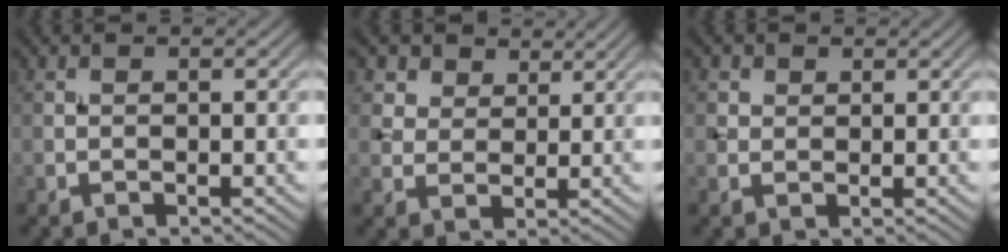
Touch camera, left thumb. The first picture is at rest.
{"total": 5.9, "force": [4.0, 3.8, 2.2], "torque": [-0.067, -0.016, 0.090]}
{"total": 2.0, "force": [1.1, 1.6, 0.5], "torque": [-0.016, -0.003, 0.021]}